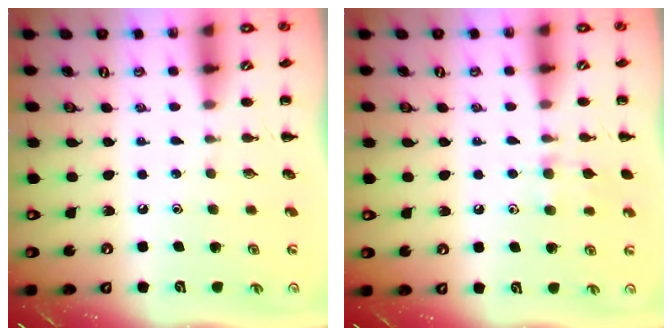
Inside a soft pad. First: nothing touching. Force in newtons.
{"total": 8.0, "press": 7.6, "slide": 2.7}